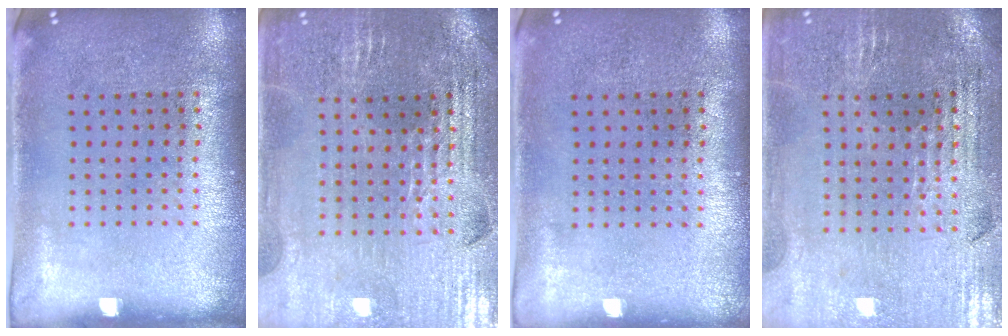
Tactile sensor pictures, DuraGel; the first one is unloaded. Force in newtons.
{"total": 2.9, "press": 2.9, "slide": 0.5}
{"total": 0.0}
{"total": 1.8, "press": 1.7, "slide": 0.4}